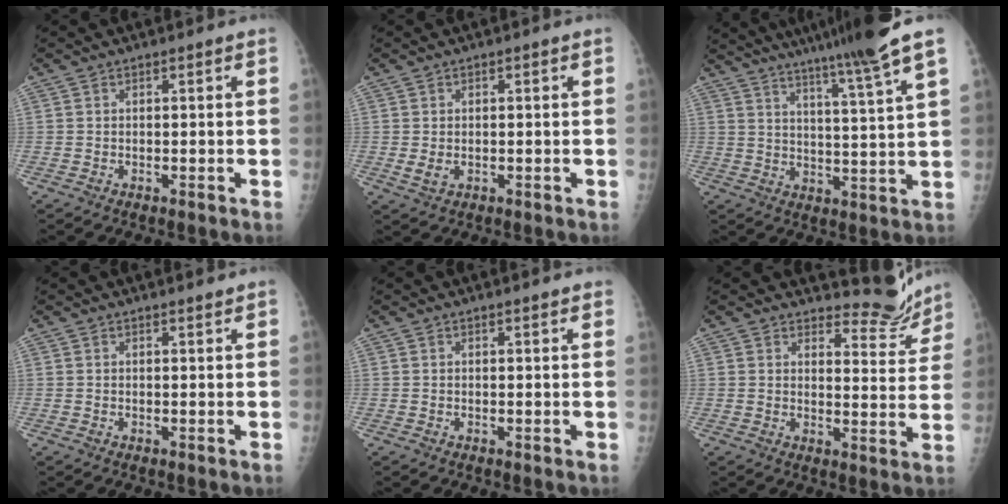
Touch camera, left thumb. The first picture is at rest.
{"total": 2.1, "force": [-0.3, 1.4, 1.5], "torque": [-0.033, 0.000, -0.003]}
{"total": 15.4, "force": [11.8, -1.7, 9.7], "torque": [-0.150, -0.063, 0.169]}
{"total": 0.7, "force": [0.7, 0.0, 0.2], "torque": [-0.003, -0.006, 0.011]}
{"total": 1.5, "force": [1.2, 0.1, 0.9], "torque": [-0.007, 0.002, 0.016]}
{"total": 7.6, "force": [7.4, 1.8, -0.2], "torque": [0.025, -0.082, 0.092]}